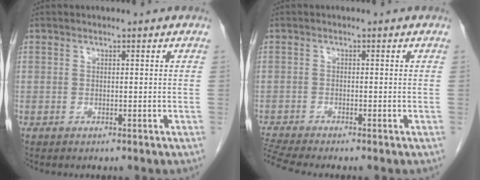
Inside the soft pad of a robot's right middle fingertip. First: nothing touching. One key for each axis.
{"total": 3.7, "fx": -3.4, "fy": -1.1, "fz": 1.1, "tx": -0.035, "ty": -0.016, "tz": -0.068}